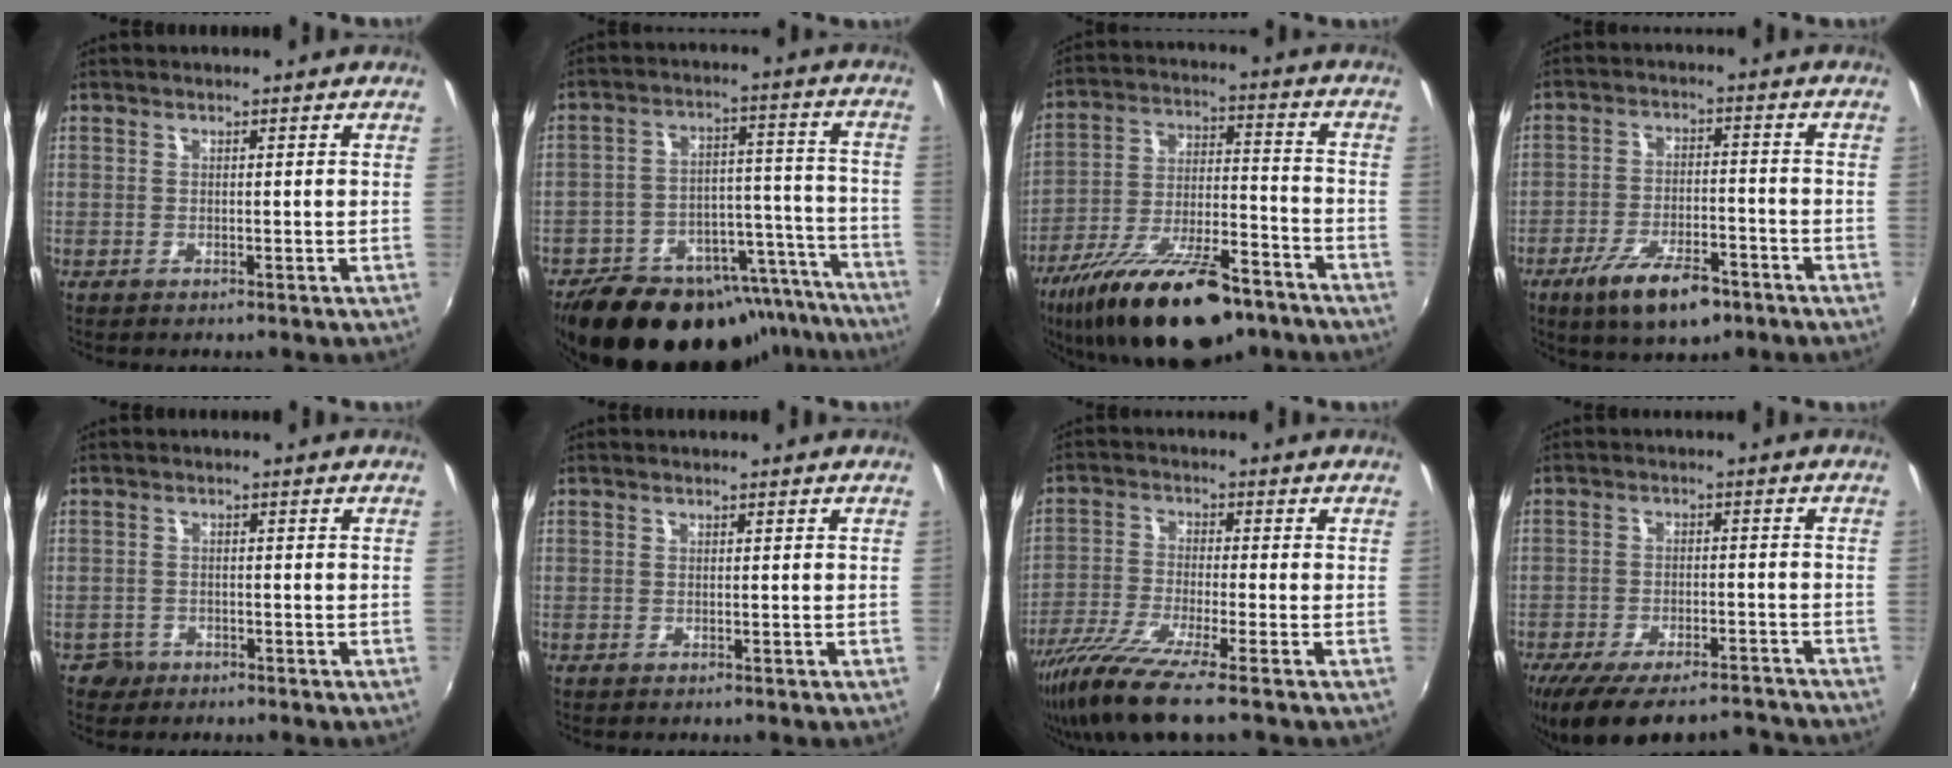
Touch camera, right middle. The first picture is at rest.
{"total": 28.7, "force": [-23.8, 11.6, 11.0], "torque": [-0.195, 0.040, -0.306]}
{"total": 23.1, "force": [-16.2, 8.1, 14.4], "torque": [-0.262, -0.032, -0.253]}
{"total": 8.8, "force": [-5.7, 3.1, 6.0], "torque": [-0.131, -0.018, -0.096]}
{"total": 2.4, "force": [-1.6, 1.8, 0.1], "torque": [-0.007, 0.001, -0.027]}
{"total": 0.0}
{"total": 11.0, "force": [-8.1, 0.3, 7.5], "torque": [-0.165, -0.038, -0.152]}
{"total": 16.1, "force": [-13.4, 5.0, 7.4], "torque": [-0.160, -0.024, -0.201]}